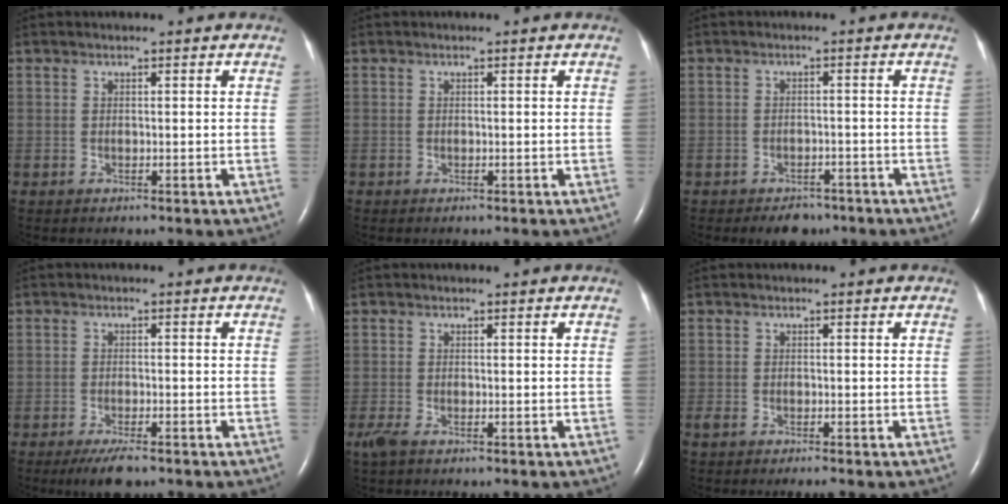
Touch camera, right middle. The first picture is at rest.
{"total": 0.0}
{"total": 3.8, "force": [-2.9, 2.0, 1.4], "torque": [-0.022, 0.002, -0.037]}
{"total": 4.1, "force": [-3.0, 0.9, 2.7], "torque": [-0.052, -0.007, -0.048]}
{"total": 2.2, "force": [-1.3, 0.7, 1.6], "torque": [-0.049, -0.009, -0.027]}
{"total": 2.2, "force": [-1.7, 0.5, 1.2], "torque": [-0.027, -0.008, -0.027]}